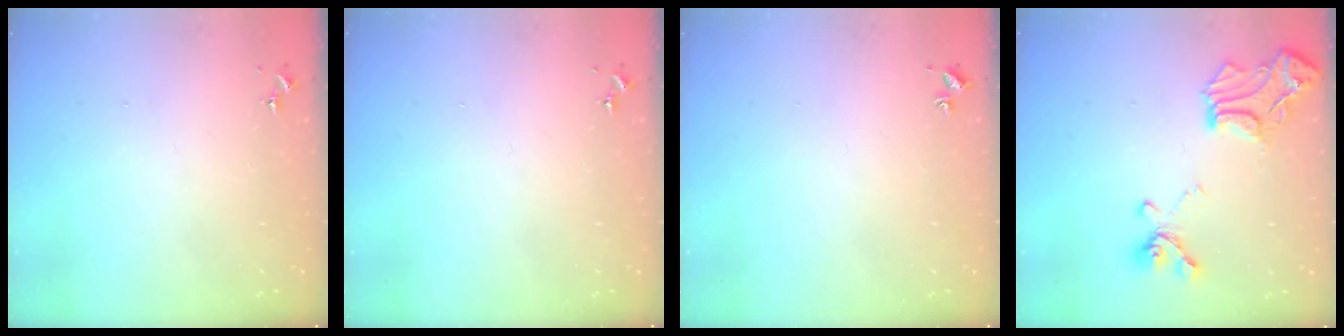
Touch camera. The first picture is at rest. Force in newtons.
{"total": 0.0}
{"total": 1.7, "press": 1.7, "slide": 0.2}
{"total": 16.9, "press": 16.9, "slide": 1.4}